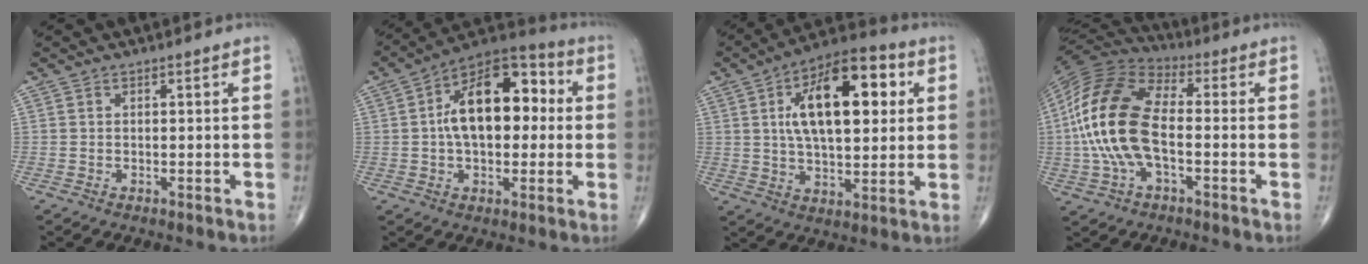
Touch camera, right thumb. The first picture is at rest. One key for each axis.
{"total": 17.4, "fx": 1.8, "fy": 9.9, "fz": 14.1, "tx": -0.194, "ty": 0.035, "tz": 0.017}
{"total": 19.4, "fx": 4.8, "fy": 9.2, "fz": 16.4, "tx": -0.230, "ty": 0.008, "tz": 0.071}
{"total": 18.3, "fx": -1.3, "fy": 9.2, "fz": 15.8, "tx": -0.329, "ty": 0.029, "tz": -0.032}